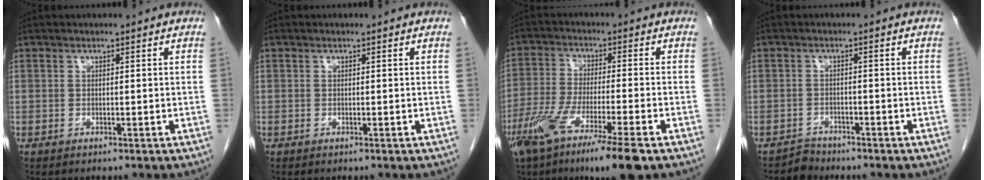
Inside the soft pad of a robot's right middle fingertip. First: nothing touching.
{"total": 0.0}
{"total": 14.0, "force": [-8.4, 0.9, 11.1], "torque": [-0.197, -0.042, -0.145]}
{"total": 2.0, "force": [-1.7, 0.5, -0.8], "torque": [0.015, -0.002, -0.033]}